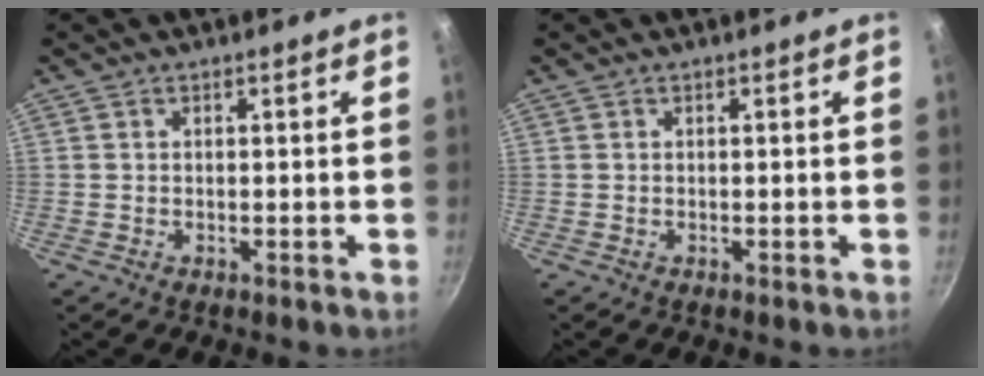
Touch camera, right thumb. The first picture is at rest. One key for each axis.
{"total": 0.0}